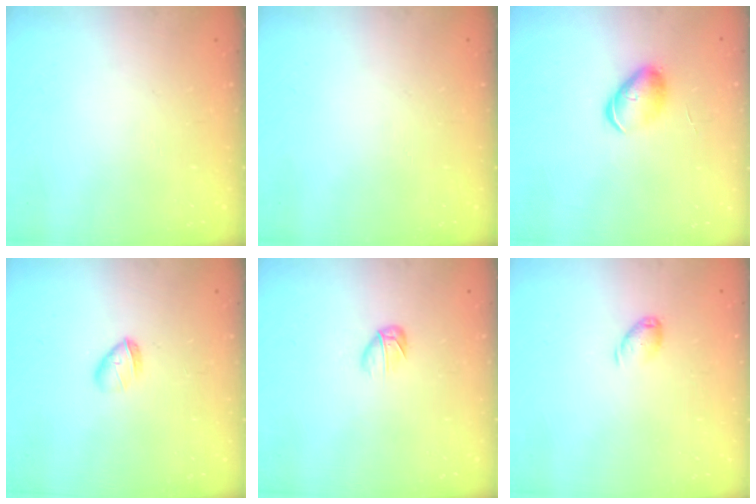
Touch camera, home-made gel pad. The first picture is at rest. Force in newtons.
{"total": 0.0}
{"total": 7.6, "press": 7.6, "slide": 0.6}
{"total": 4.0, "press": 3.8, "slide": 1.0}
{"total": 3.5, "press": 3.4, "slide": 1.0}
{"total": 6.3, "press": 6.2, "slide": 1.1}